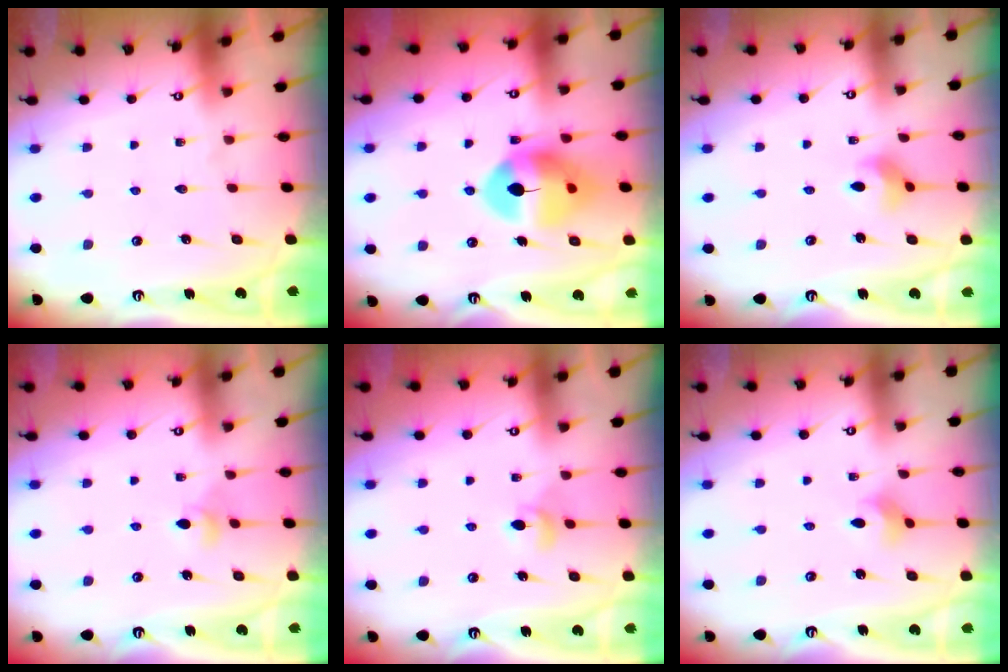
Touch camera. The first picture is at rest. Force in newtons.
{"total": 12.3, "press": 12.2, "slide": 1.7}
{"total": 3.8, "press": 3.8, "slide": 0.5}
{"total": 4.1, "press": 4.0, "slide": 0.9}
{"total": 4.9, "press": 4.9, "slide": 0.6}
{"total": 2.9, "press": 2.9, "slide": 0.7}